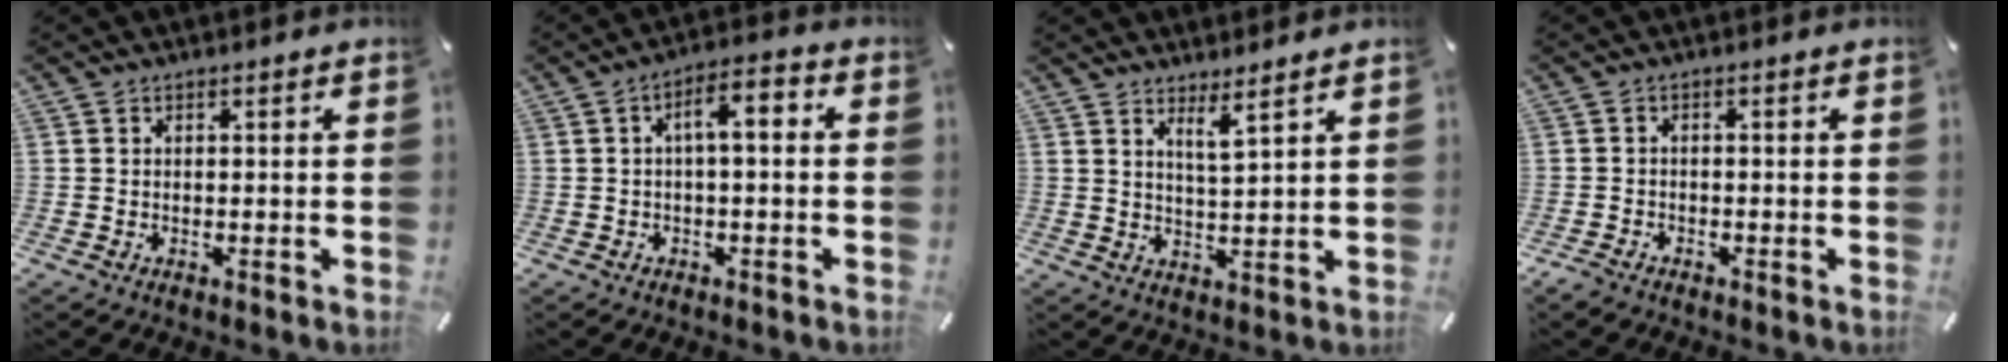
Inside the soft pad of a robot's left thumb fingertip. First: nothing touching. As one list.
[{"total": 5.6, "force": [-0.2, 2.4, 5.0], "torque": [-0.082, 0.013, -0.011]}, {"total": 4.5, "force": [3.8, -0.3, 2.5], "torque": [-0.050, -0.022, 0.063]}, {"total": 1.6, "force": [-1.3, 0.8, 0.3], "torque": [-0.008, 0.007, -0.027]}]